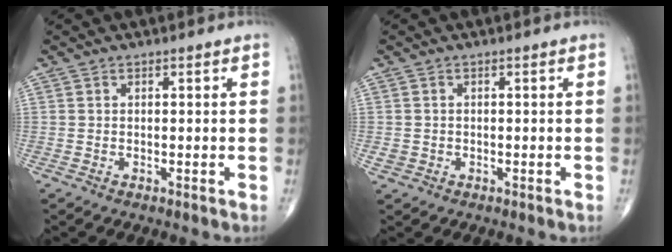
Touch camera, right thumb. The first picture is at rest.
{"total": 1.5, "force": [-0.3, 1.4, 0.5], "torque": [-0.008, 0.002, -0.001]}